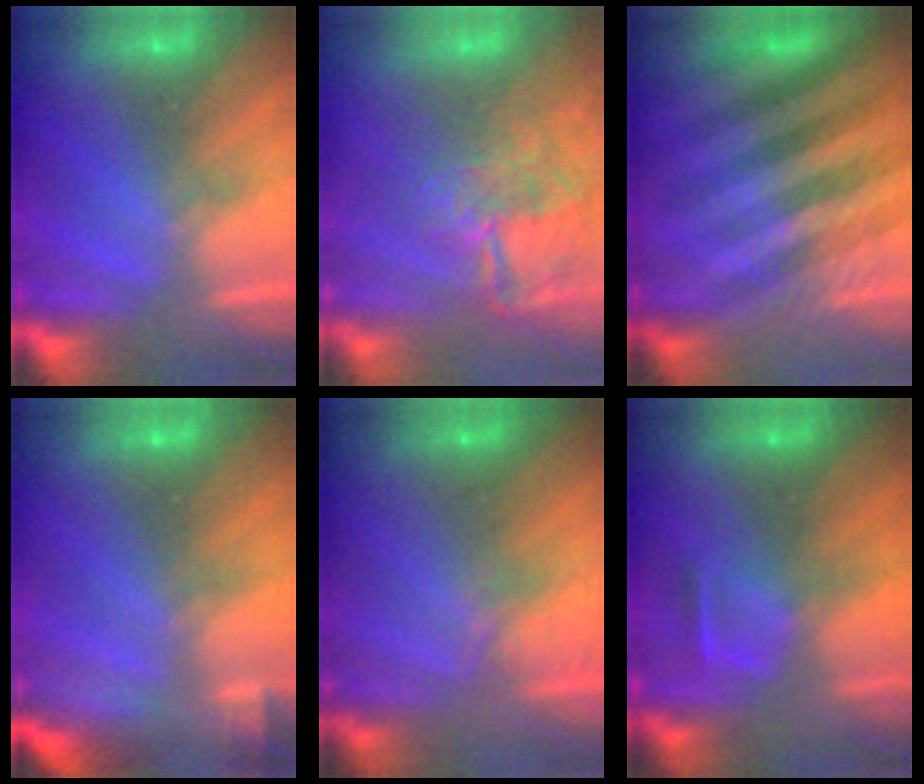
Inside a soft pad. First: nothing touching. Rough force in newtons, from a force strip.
{"total": 11.4}
{"total": 4.5}
{"total": 7.1}
{"total": 4.4}
{"total": 2.9}